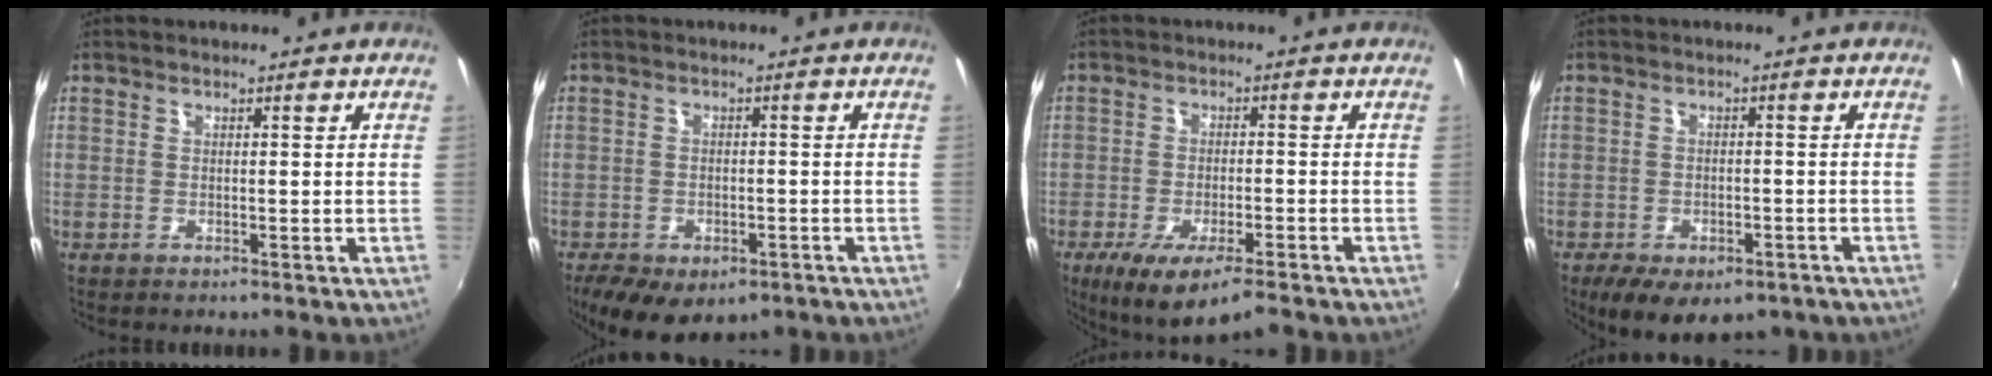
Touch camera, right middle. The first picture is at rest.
{"total": 10.4, "force": [-6.3, 5.8, 6.0], "torque": [-0.135, -0.033, -0.089]}
{"total": 10.8, "force": [-7.4, 2.7, 7.4], "torque": [-0.153, -0.038, -0.125]}
{"total": 10.2, "force": [-6.5, 5.3, 5.8], "torque": [-0.125, -0.026, -0.088]}